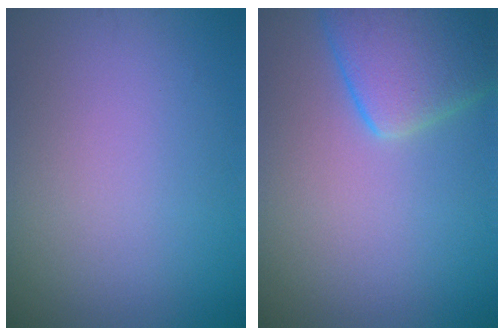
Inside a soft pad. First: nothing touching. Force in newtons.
{"total": 5.9, "press": 5.9, "slide": 0.5}